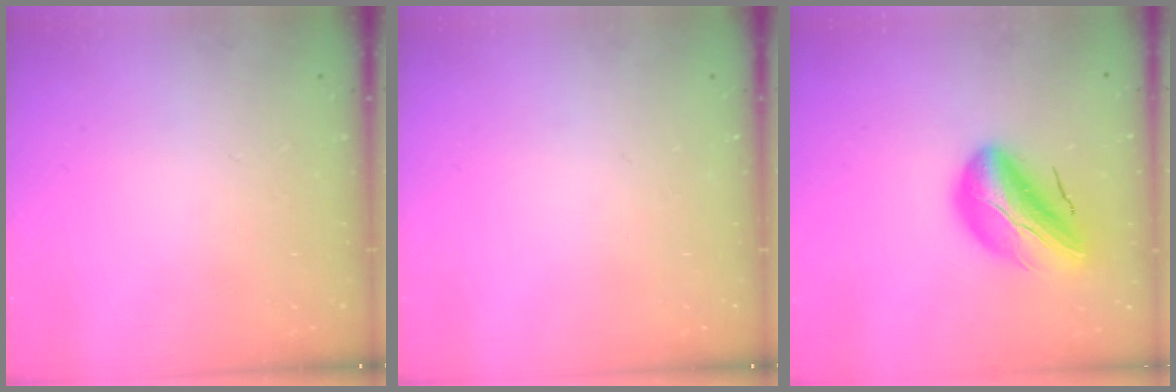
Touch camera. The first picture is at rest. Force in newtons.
{"total": 0.0}
{"total": 16.2, "press": 15.7, "slide": 4.0}